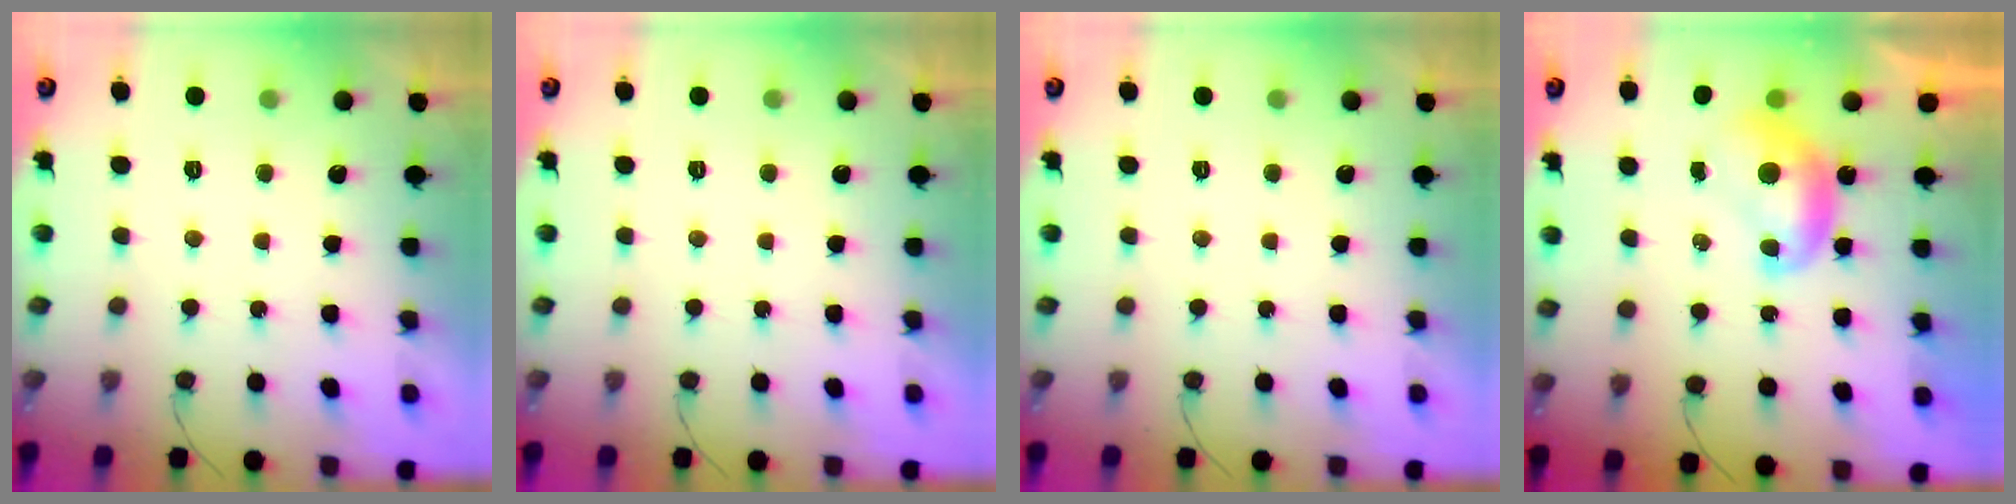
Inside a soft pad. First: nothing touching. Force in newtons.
{"total": 0.0}
{"total": 0.0}
{"total": 8.3, "press": 8.3, "slide": 0.7}